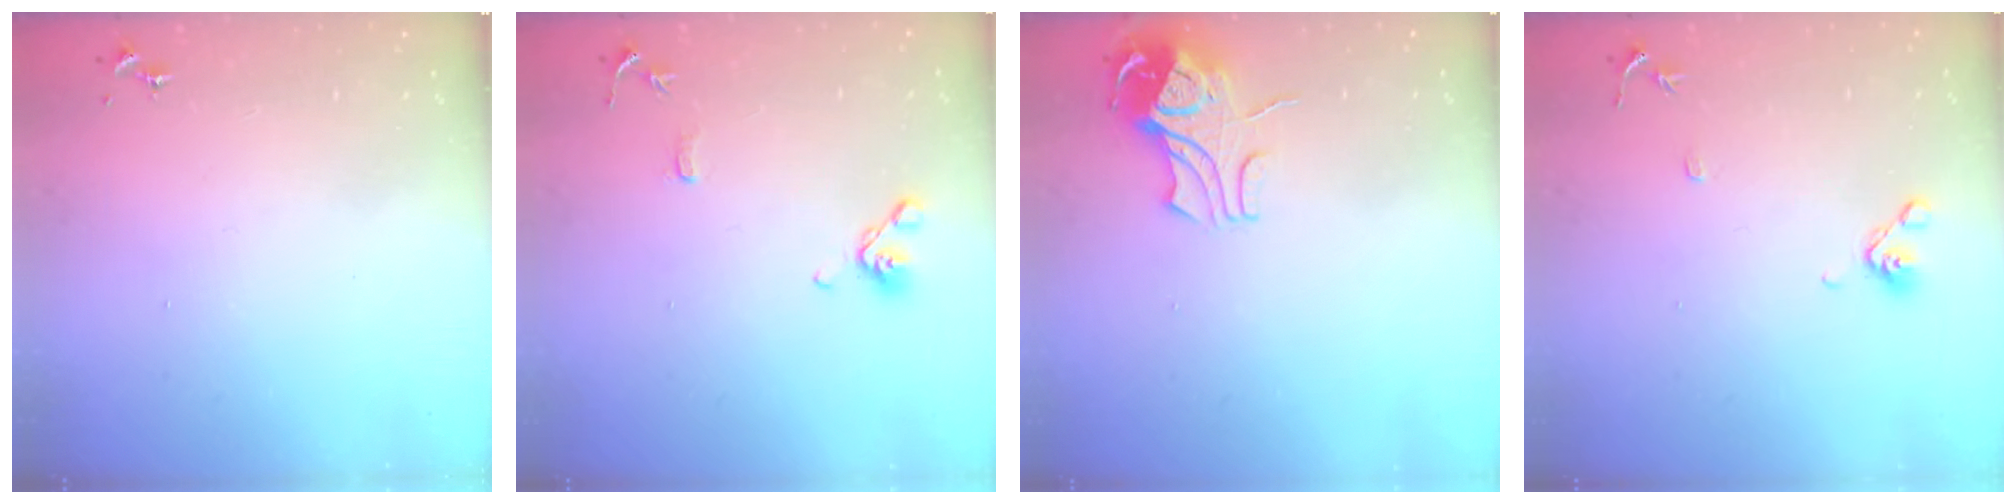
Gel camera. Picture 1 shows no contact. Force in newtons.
{"total": 10.5, "press": 10.4, "slide": 1.9}
{"total": 9.3, "press": 9.3, "slide": 1.2}
{"total": 8.9, "press": 8.7, "slide": 1.9}